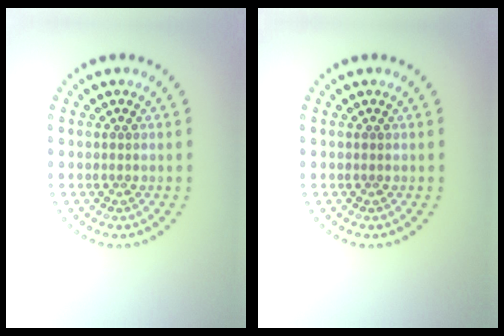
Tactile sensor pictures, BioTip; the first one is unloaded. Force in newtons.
{"total": 0.0}